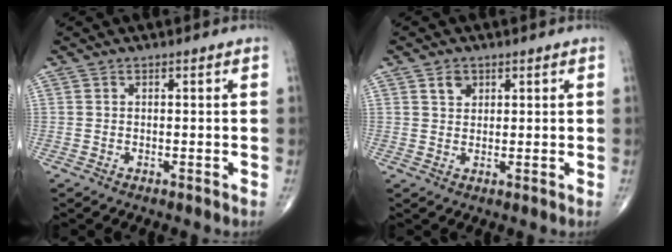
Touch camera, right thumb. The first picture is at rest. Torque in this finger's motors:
{"motor_torque": [0.21, 0.36, 0.33, 0.26, 0.02]}